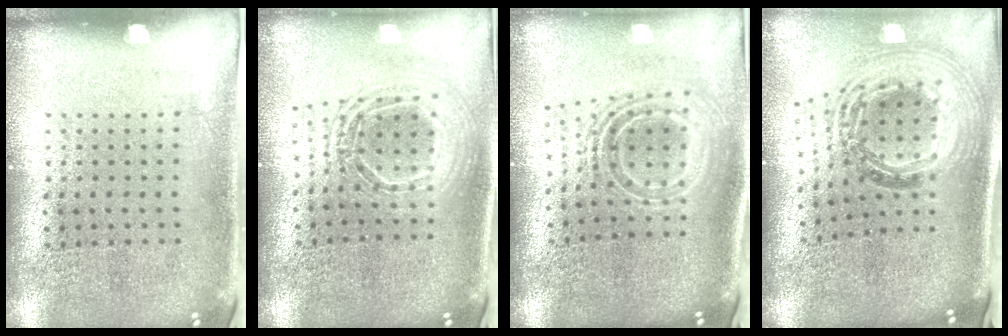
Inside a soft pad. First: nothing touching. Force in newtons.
{"total": 1.9, "press": 1.5, "slide": 1.1}
{"total": 2.1, "press": 1.6, "slide": 1.4}
{"total": 1.8, "press": 1.5, "slide": 1.0}